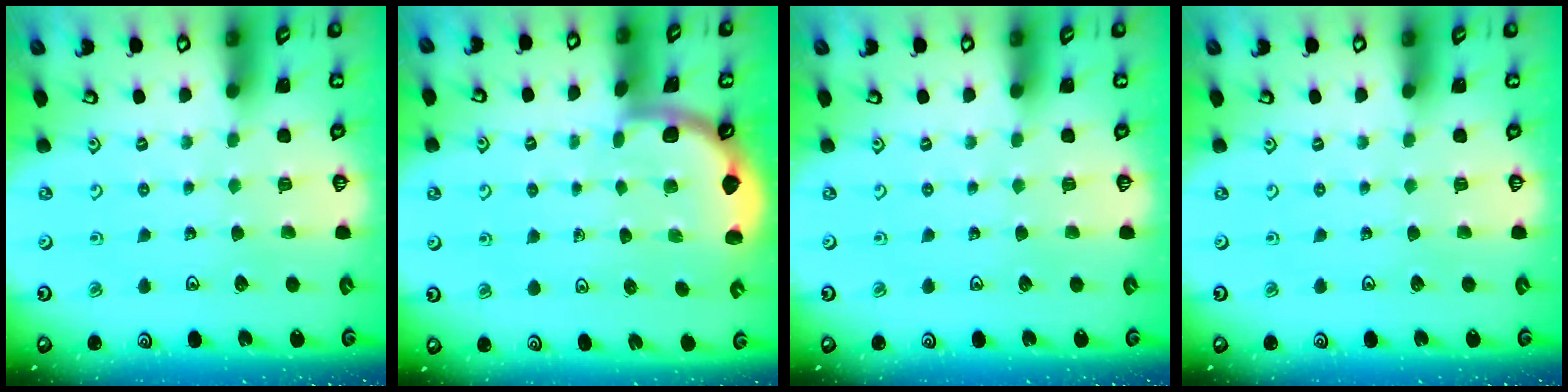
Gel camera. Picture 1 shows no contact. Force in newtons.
{"total": 1.8, "press": 1.8, "slide": 0.0}
{"total": 0.0}
{"total": 0.0}